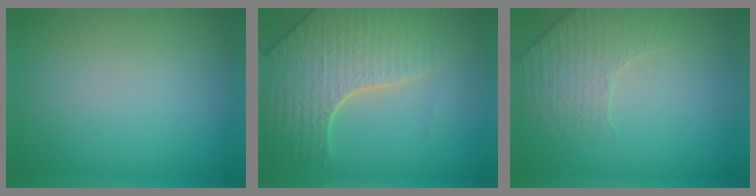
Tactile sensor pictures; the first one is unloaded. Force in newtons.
{"total": 5.5, "press": 4.8, "slide": 2.6}
{"total": 1.9, "press": 1.6, "slide": 1.0}